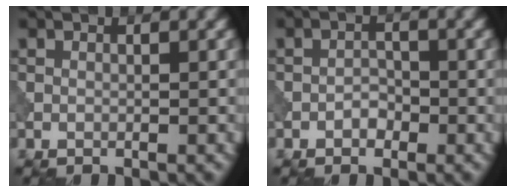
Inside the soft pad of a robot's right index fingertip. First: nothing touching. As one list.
[{"total": 1.4, "force": [-0.7, 0.9, 0.7], "torque": [-0.010, 0.004, -0.014]}]